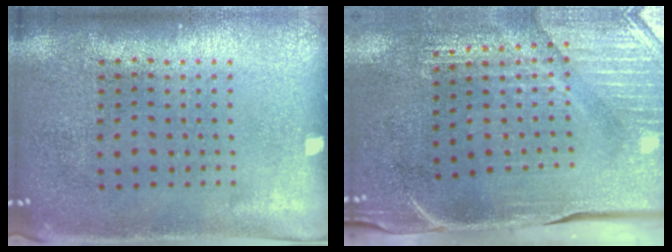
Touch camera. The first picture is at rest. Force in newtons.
{"total": 4.4, "press": 4.0, "slide": 1.9}